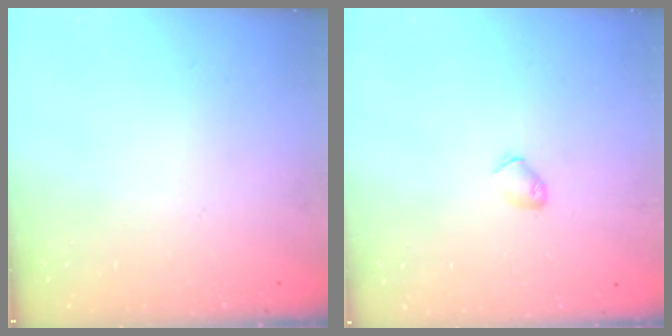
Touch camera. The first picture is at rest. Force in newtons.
{"total": 3.1, "press": 3.1, "slide": 0.6}